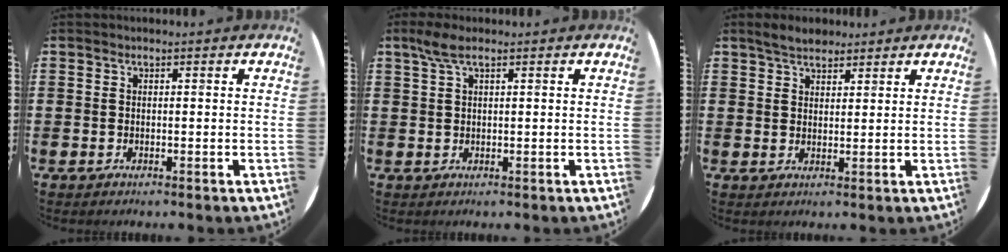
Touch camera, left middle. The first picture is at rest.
{"total": 2.6, "force": [1.6, 0.5, 2.0], "torque": [-0.043, 0.005, 0.027]}
{"total": 3.2, "force": [2.9, 1.1, 0.8], "torque": [-0.013, 0.000, 0.053]}